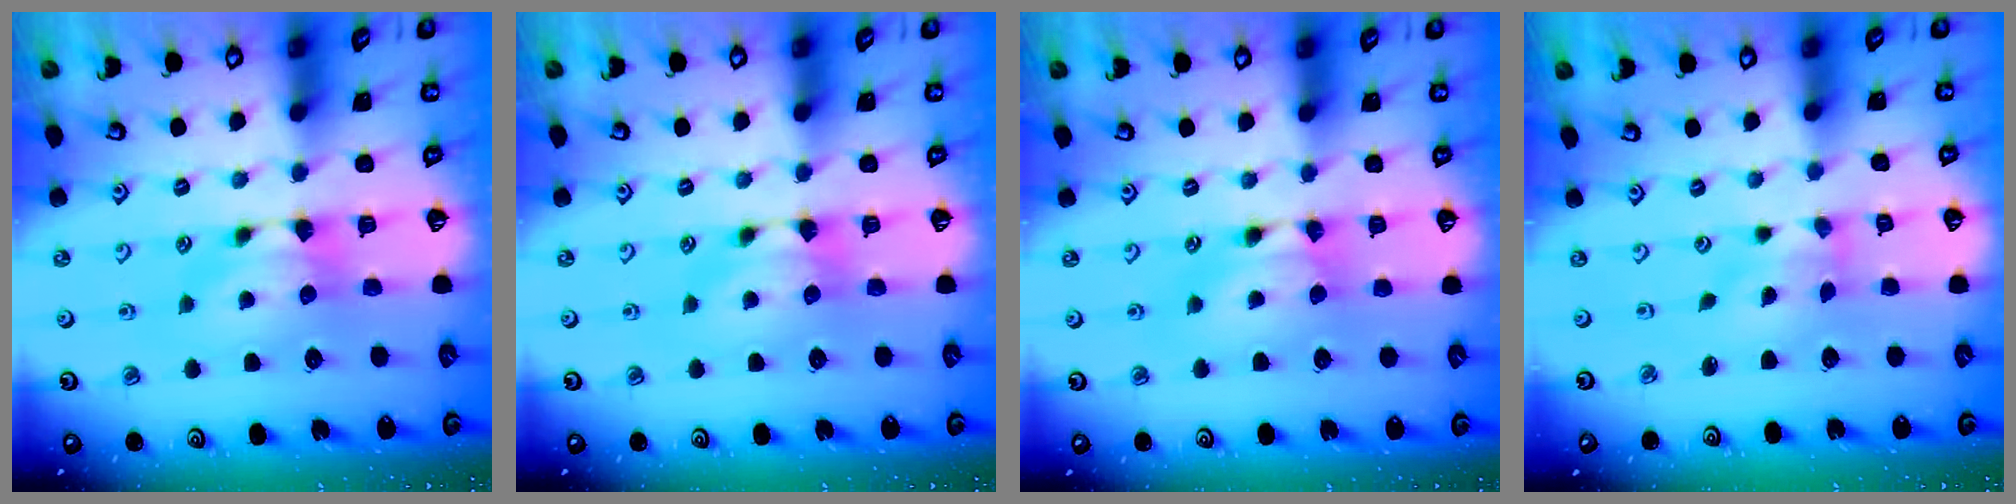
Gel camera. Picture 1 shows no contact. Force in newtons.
{"total": 0.0}
{"total": 1.6, "press": 1.6, "slide": 0.2}
{"total": 1.3, "press": 0.7, "slide": 1.1}